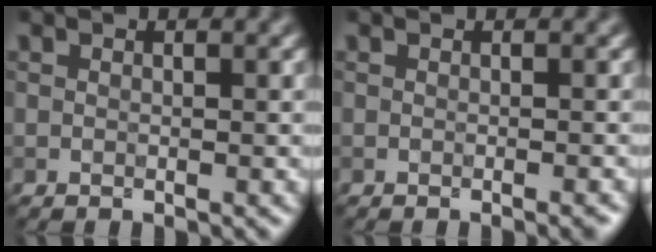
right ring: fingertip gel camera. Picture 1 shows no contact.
{"total": 1.2, "force": [-0.3, 0.6, 1.0], "torque": [0.002, -0.004, -0.006]}